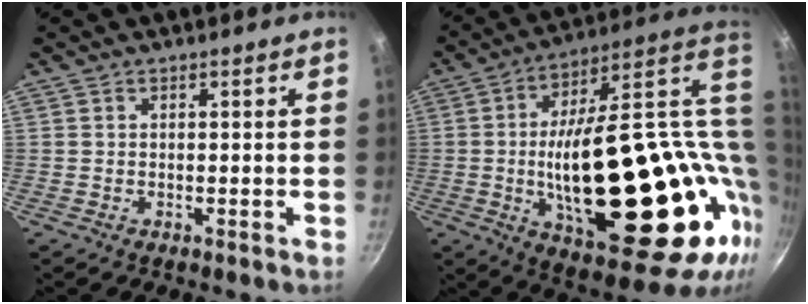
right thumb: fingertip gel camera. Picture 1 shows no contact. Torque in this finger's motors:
{"motor_torque": [2.06, 2.11, 2.78, 0.01, 0.89]}